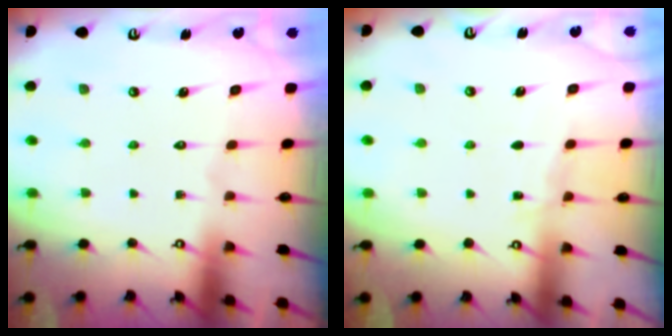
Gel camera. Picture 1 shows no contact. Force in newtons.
{"total": 4.5, "press": 4.5, "slide": 0.4}